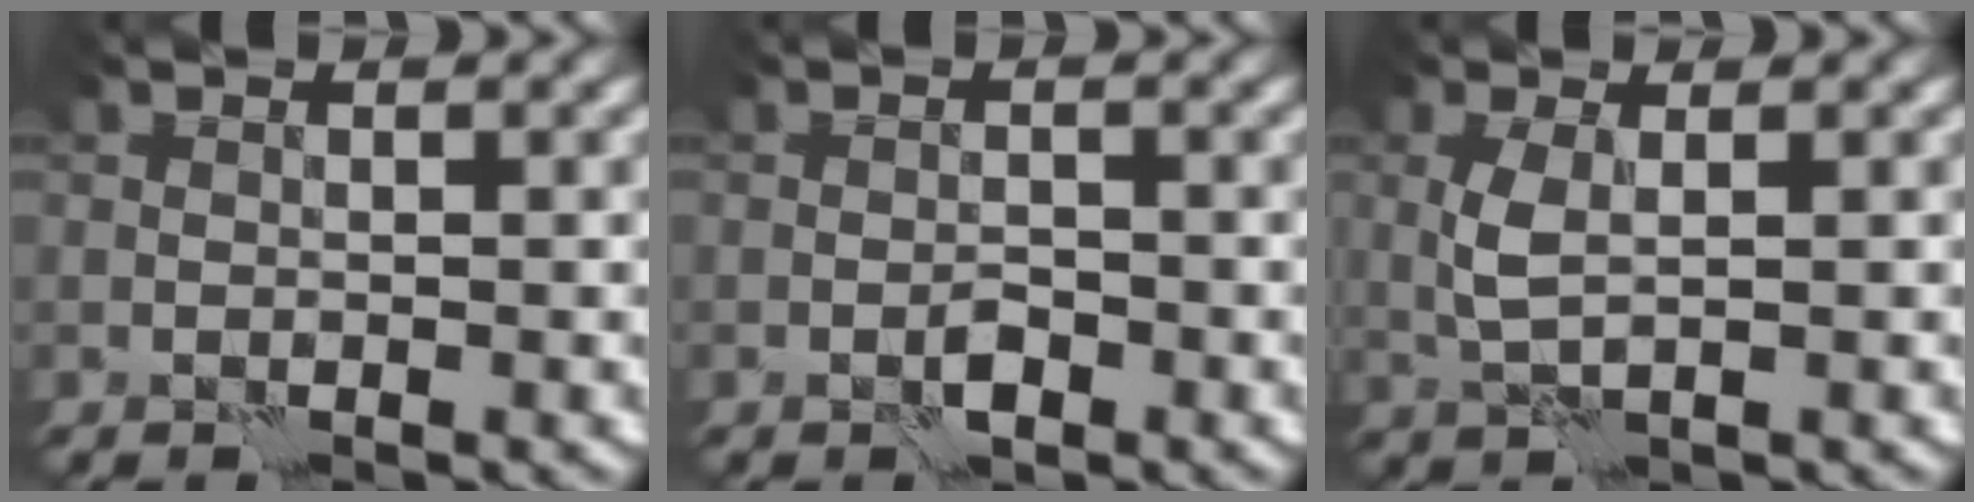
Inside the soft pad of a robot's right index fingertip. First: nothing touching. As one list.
[{"total": 1.1, "force": [-0.7, 0.4, 0.8], "torque": [-0.010, 0.003, -0.013]}, {"total": 1.9, "force": [0.6, 0.5, 1.7], "torque": [-0.047, 0.000, 0.011]}]